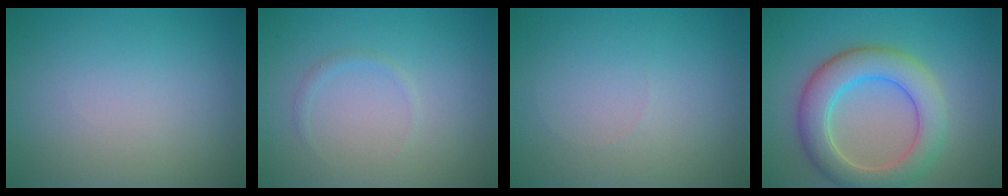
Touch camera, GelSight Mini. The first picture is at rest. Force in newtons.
{"total": 0.7, "press": 0.7, "slide": 0.1}
{"total": 0.0}
{"total": 6.4, "press": 6.4, "slide": 0.6}